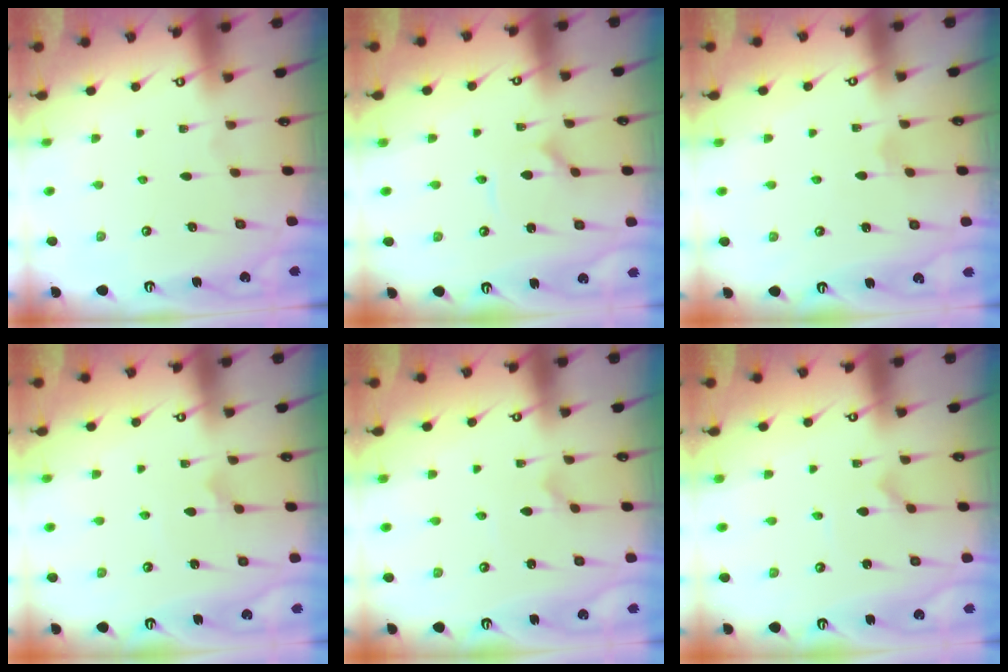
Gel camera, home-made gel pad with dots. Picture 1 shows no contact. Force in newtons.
{"total": 2.1, "press": 2.1, "slide": 0.2}
{"total": 1.9, "press": 1.9, "slide": 0.1}
{"total": 3.0, "press": 3.0, "slide": 0.2}
{"total": 0.7, "press": 0.7, "slide": 0.1}
{"total": 0.0}